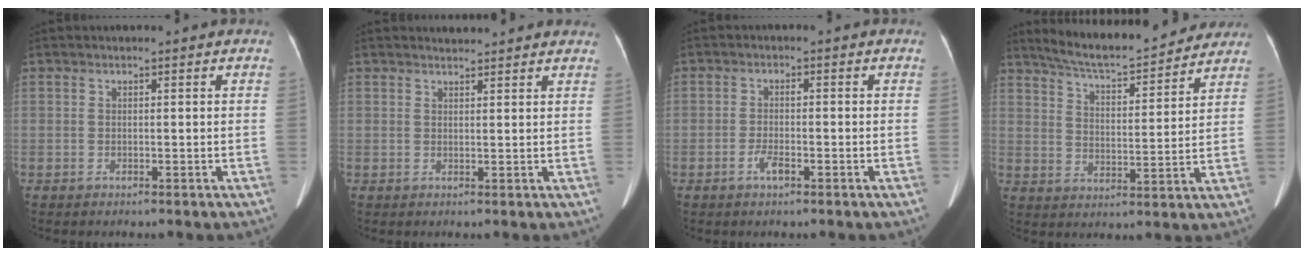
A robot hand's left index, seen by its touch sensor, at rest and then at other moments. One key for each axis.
{"total": 3.9, "fx": 3.8, "fy": 0.7, "fz": 0.5, "tx": -0.009, "ty": 0.014, "tz": 0.038}
{"total": 2.8, "fx": -1.5, "fy": 0.9, "fz": 2.1, "tx": -0.044, "ty": 0.001, "tz": -0.029}
{"total": 15.5, "fx": 14.2, "fy": 2.6, "fz": 5.6, "tx": -0.089, "ty": 0.010, "tz": 0.206}